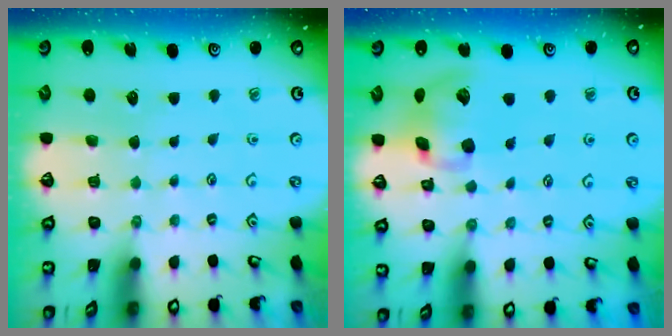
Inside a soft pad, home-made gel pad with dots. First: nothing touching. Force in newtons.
{"total": 12.8, "press": 12.6, "slide": 2.2}